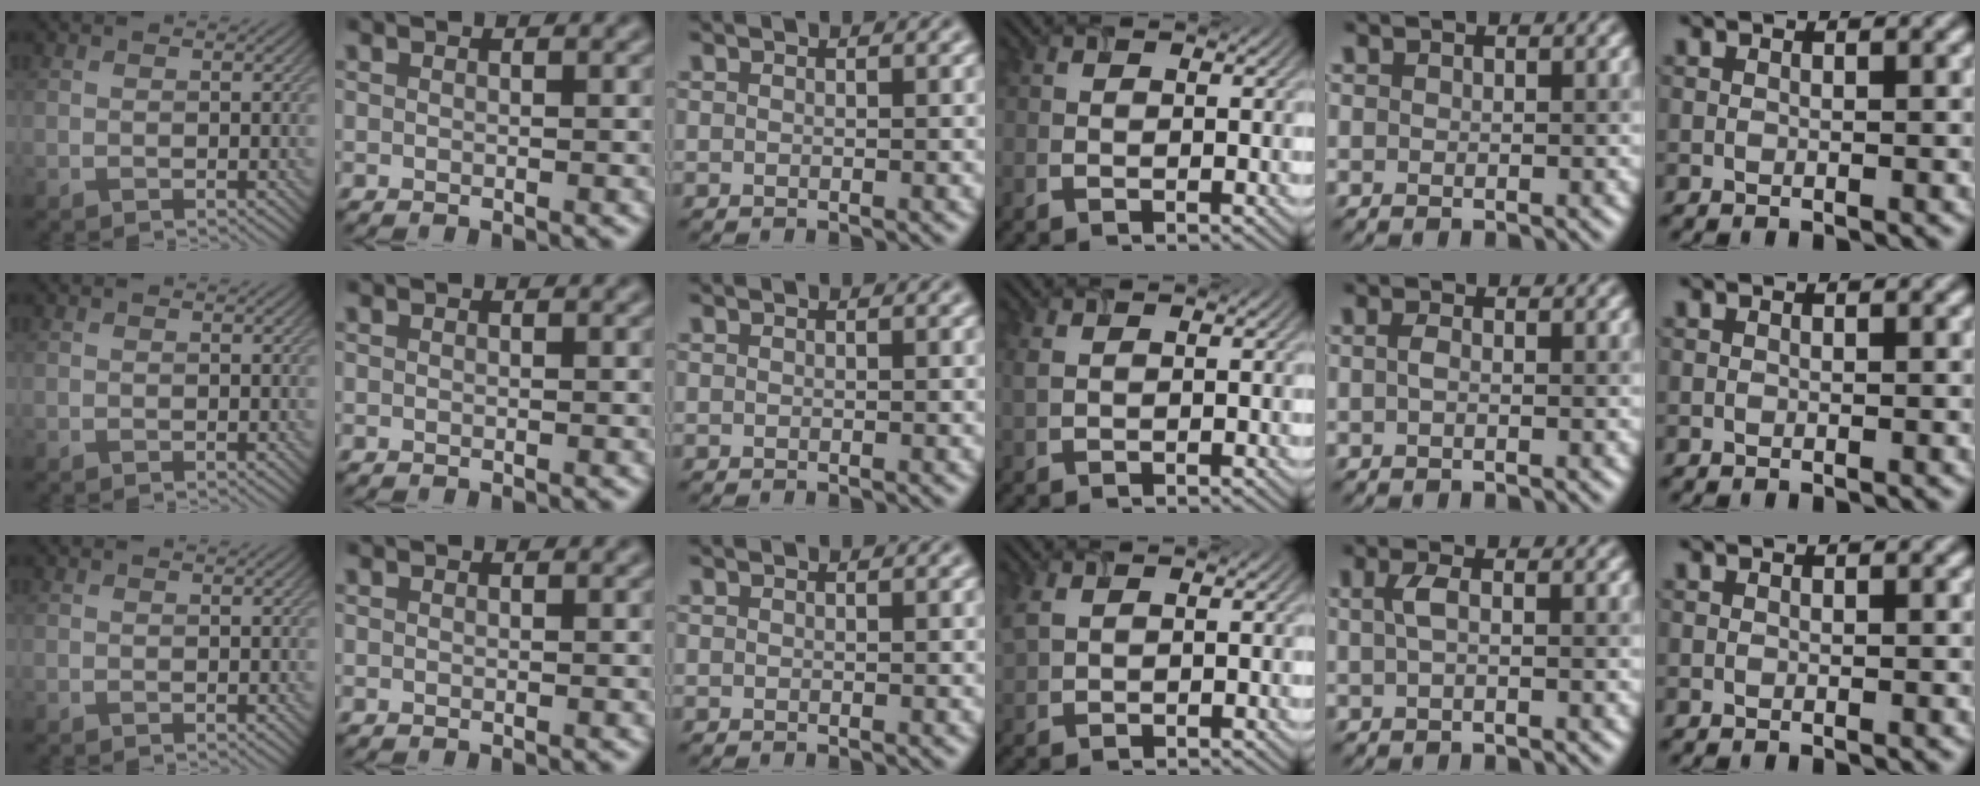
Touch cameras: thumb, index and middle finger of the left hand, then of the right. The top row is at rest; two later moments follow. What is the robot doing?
{"motion": "insert", "object": "airpods case & airpods"}